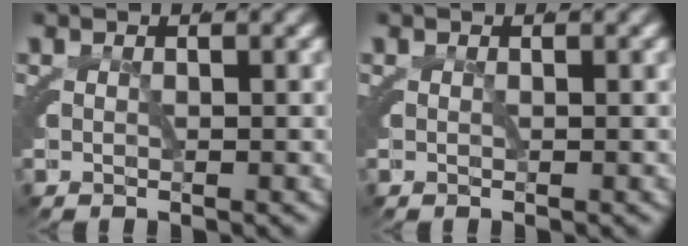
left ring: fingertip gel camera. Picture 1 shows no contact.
{"total": 0.0}